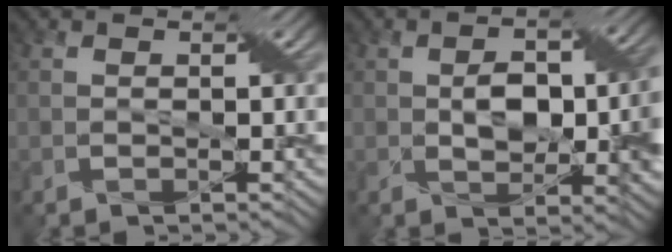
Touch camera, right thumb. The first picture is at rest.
{"total": 8.3, "force": [-0.2, 4.5, 7.0], "torque": [-0.110, -0.002, 0.001]}